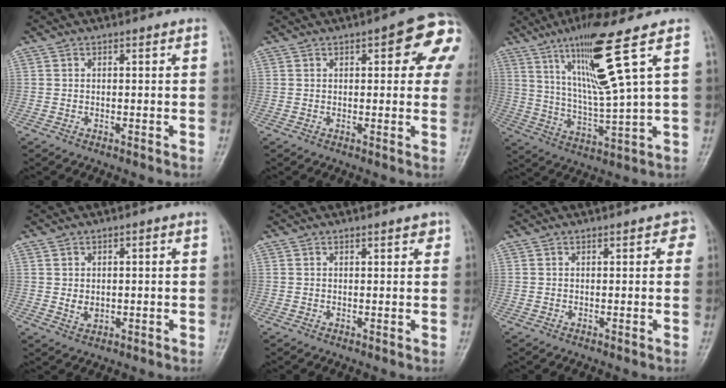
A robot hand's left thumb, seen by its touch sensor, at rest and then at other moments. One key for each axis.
{"total": 11.6, "fx": 4.0, "fy": 4.3, "fz": 10.0, "tx": -0.076, "ty": 0.002, "tz": 0.034}
{"total": 14.4, "fx": 7.0, "fy": -0.3, "fz": 12.6, "tx": -0.236, "ty": -0.039, "tz": 0.138}
{"total": 2.4, "fx": -0.1, "fy": 1.9, "fz": 1.5, "tx": -0.020, "ty": -0.002, "tz": 0.004}
{"total": 1.8, "fx": 1.2, "fy": 0.6, "fz": 1.2, "tx": -0.011, "ty": -0.004, "tz": 0.013}
{"total": 2.0, "fx": 0.9, "fy": 1.1, "fz": 1.5, "tx": -0.004, "ty": 0.002, "tz": 0.006}